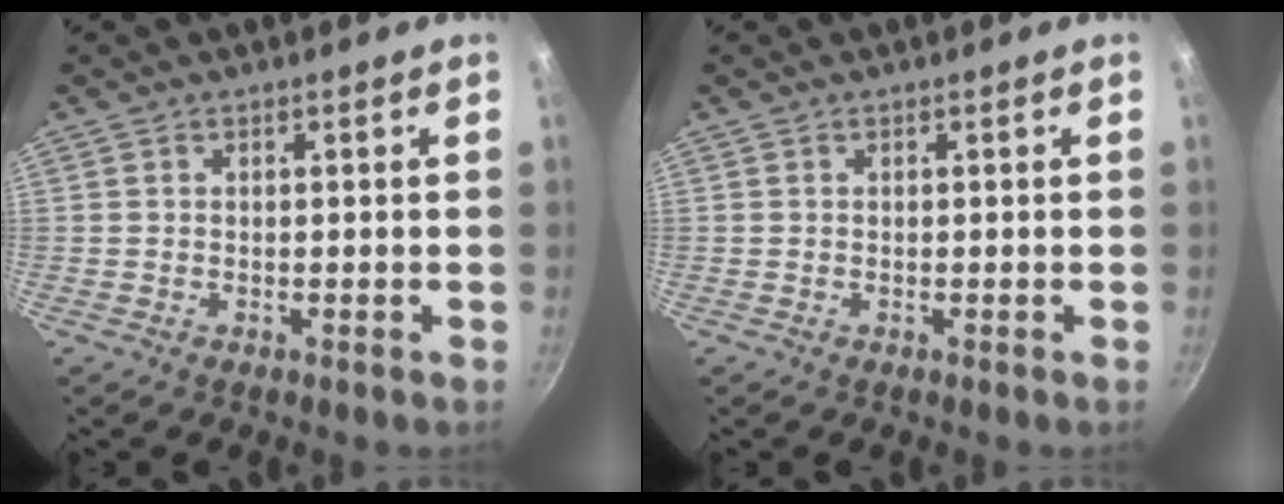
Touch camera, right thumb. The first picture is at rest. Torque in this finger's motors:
{"motor_torque": [-0.37, -0.07, -0.11, 0.12, 0.02]}